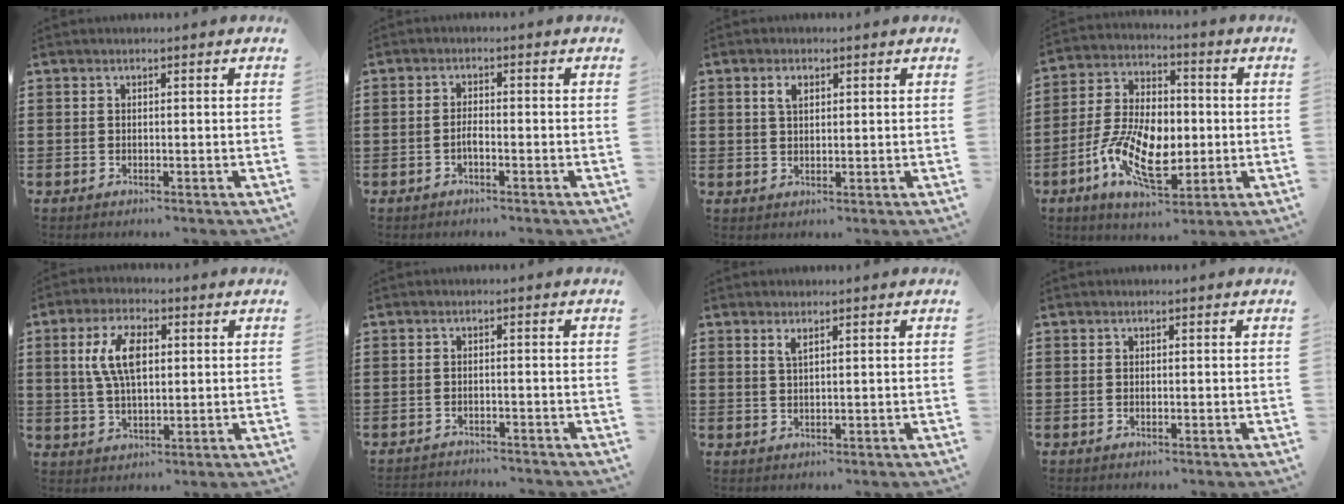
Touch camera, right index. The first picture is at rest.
{"total": 1.6, "force": [-0.8, 0.3, 1.3], "torque": [-0.025, 0.000, -0.014]}
{"total": 2.2, "force": [1.1, 1.2, 1.6], "torque": [-0.035, 0.005, 0.019]}
{"total": 11.8, "force": [-2.8, 6.5, 9.4], "torque": [-0.215, 0.001, -0.054]}
{"total": 7.9, "force": [1.7, 3.6, 6.8], "torque": [-0.147, 0.011, 0.025]}
{"total": 1.7, "force": [-1.7, 0.0, -0.1], "torque": [-0.003, 0.000, -0.037]}
{"total": 1.5, "force": [1.0, 0.3, 1.1], "torque": [-0.023, 0.001, 0.018]}
{"total": 0.0}